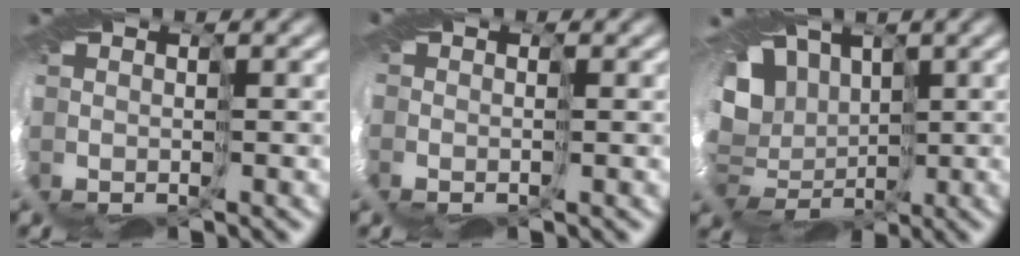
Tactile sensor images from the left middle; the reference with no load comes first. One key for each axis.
{"total": 3.2, "fx": 0.2, "fy": 2.6, "fz": 1.8, "tx": -0.035, "ty": 0.007, "tz": 0.006}
{"total": 9.4, "fx": 1.7, "fy": 7.7, "fz": 5.1, "tx": -0.081, "ty": 0.001, "tz": 0.011}